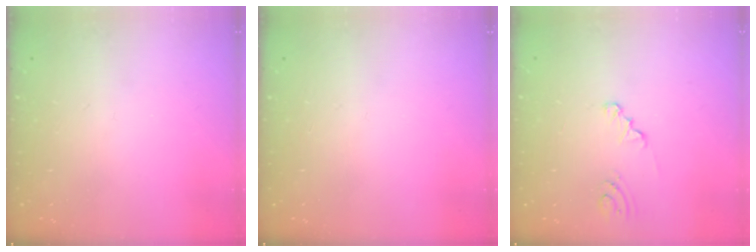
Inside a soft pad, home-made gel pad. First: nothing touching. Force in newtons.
{"total": 0.0}
{"total": 2.2, "press": 2.2, "slide": 0.3}